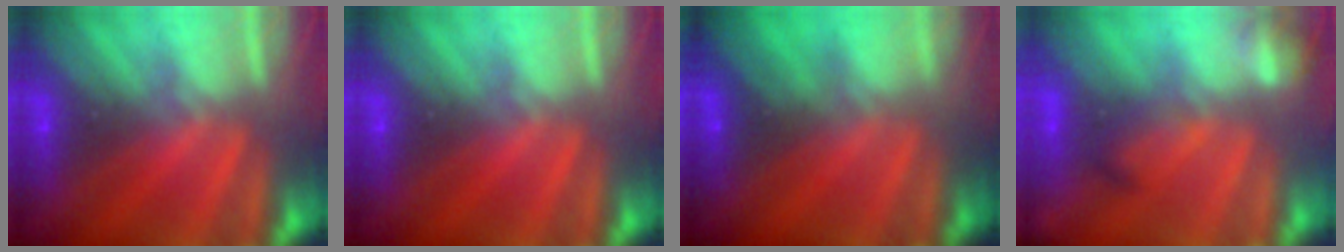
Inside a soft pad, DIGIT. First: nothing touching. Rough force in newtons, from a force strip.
{"total": 0.0}
{"total": 2.2}
{"total": 2.4}